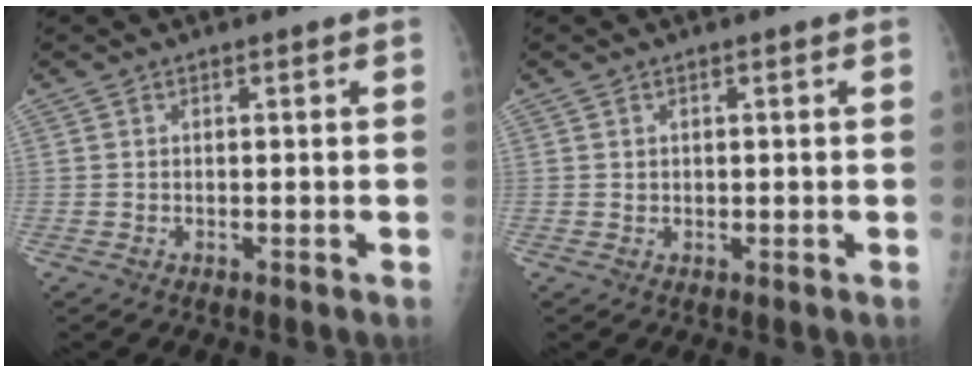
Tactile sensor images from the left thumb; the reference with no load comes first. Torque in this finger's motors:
{"motor_torque": [0.06, -0.20, -0.04, 0.07, 0.00]}